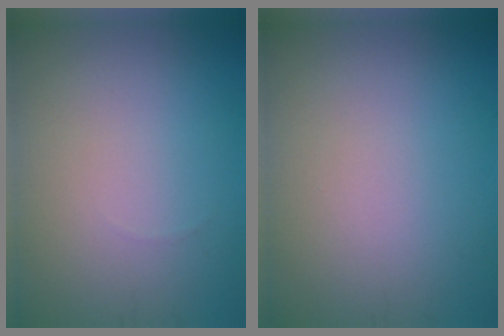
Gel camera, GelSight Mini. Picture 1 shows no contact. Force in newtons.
{"total": 0.0}